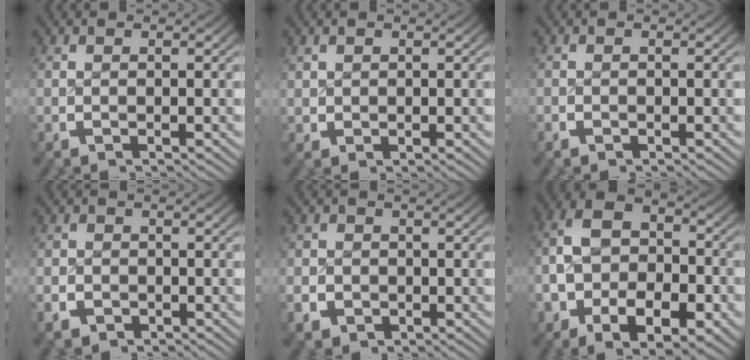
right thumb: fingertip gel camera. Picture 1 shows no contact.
{"total": 1.3, "force": [0.5, 1.1, 0.4], "torque": [-0.008, -0.006, 0.016]}
{"total": 0.6, "force": [-0.6, 0.3, 0.0], "torque": [0.000, -0.004, -0.013]}
{"total": 2.6, "force": [-1.4, 2.1, 0.6], "torque": [-0.012, -0.007, -0.024]}
{"total": 3.4, "force": [-1.2, 3.0, 1.2], "torque": [-0.023, -0.011, -0.018]}
{"total": 11.3, "force": [-0.8, 8.3, 7.6], "torque": [-0.159, -0.031, -0.007]}